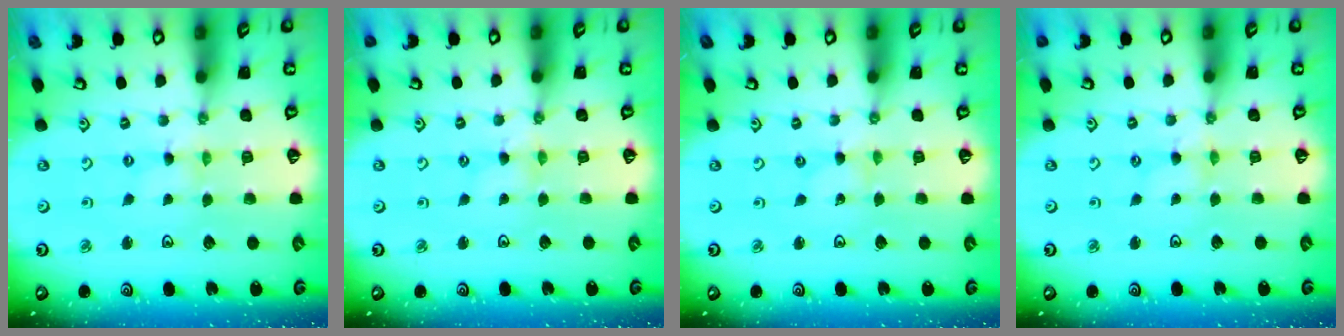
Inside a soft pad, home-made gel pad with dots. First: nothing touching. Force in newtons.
{"total": 1.1, "press": 1.0, "slide": 0.2}
{"total": 0.0}
{"total": 1.5, "press": 1.5, "slide": 0.2}